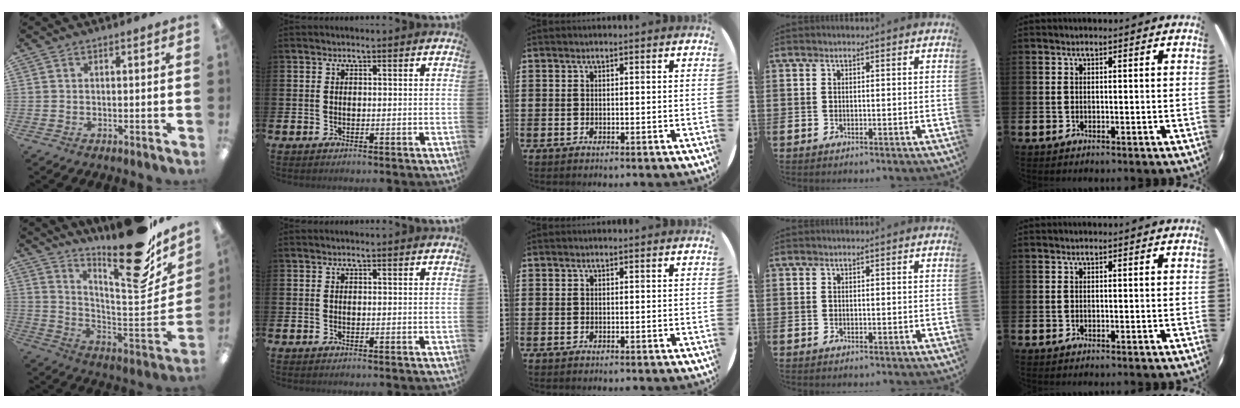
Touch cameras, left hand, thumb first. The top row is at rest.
{"thumb": {"total": 24.2, "force": [18.3, 5.1, 15.0], "torque": [-0.202, -0.139, 0.287]}}